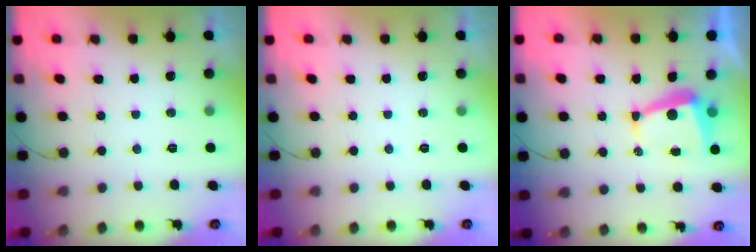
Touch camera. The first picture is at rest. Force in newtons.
{"total": 0.0}
{"total": 6.0, "press": 5.9, "slide": 0.6}